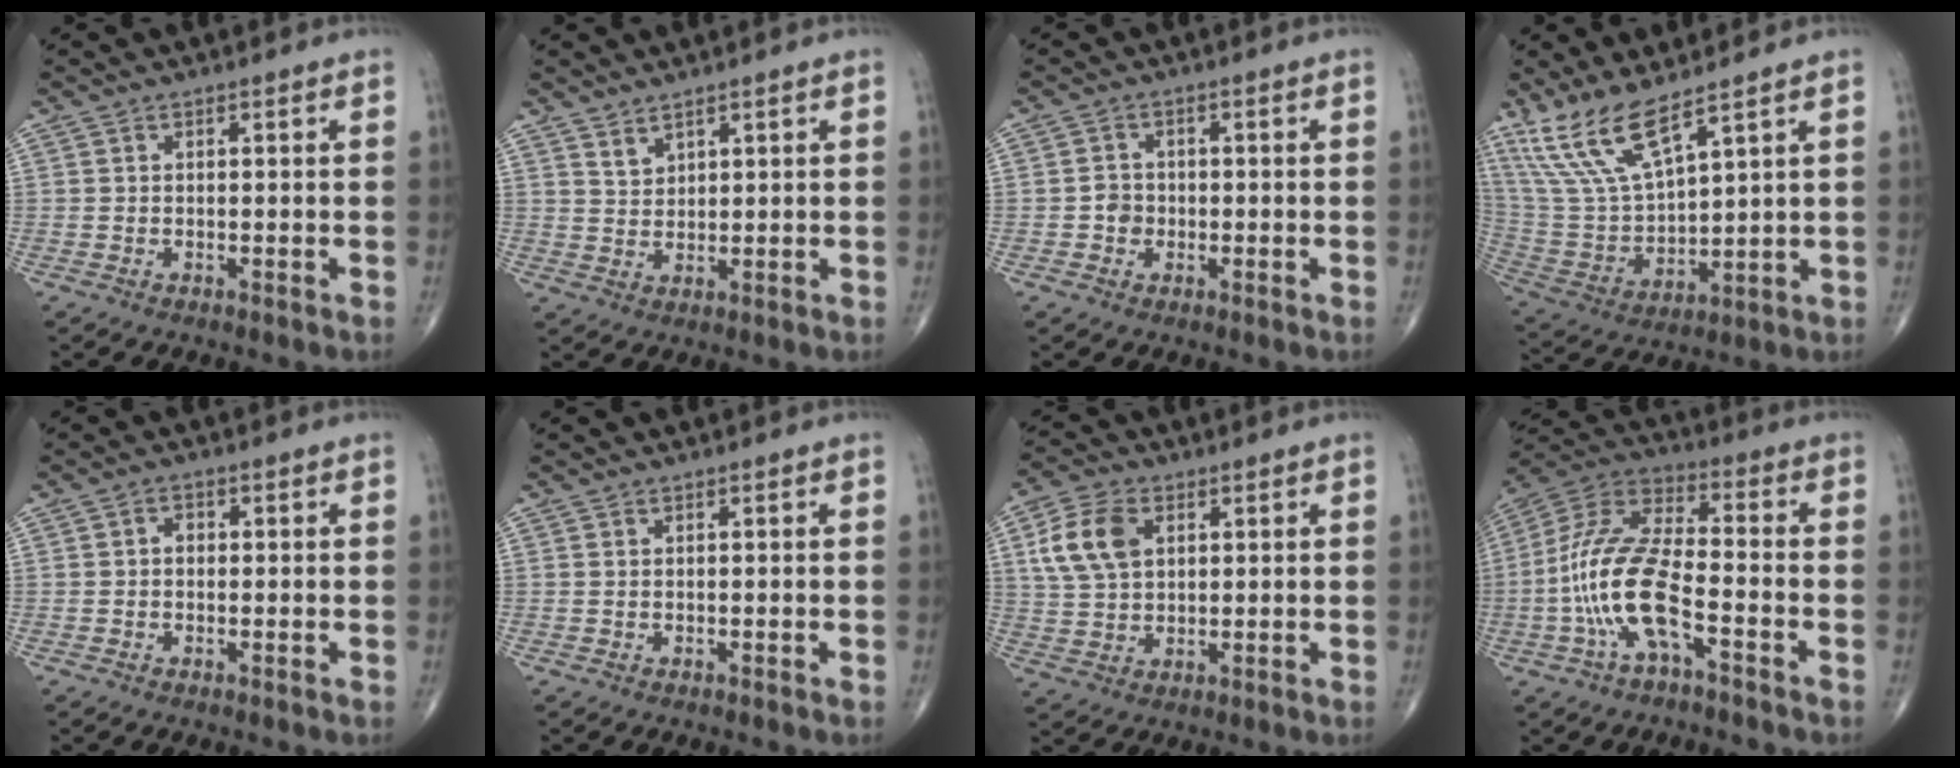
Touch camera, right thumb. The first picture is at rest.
{"total": 2.6, "force": [2.2, 1.0, 1.0], "torque": [-0.009, -0.020, 0.046]}
{"total": 3.0, "force": [-0.6, 2.7, 1.1], "torque": [-0.003, 0.007, -0.013]}
{"total": 13.0, "force": [9.3, 3.3, 8.4], "torque": [-0.173, -0.046, 0.205]}
{"total": 2.0, "force": [0.1, 1.6, 1.3], "torque": [-0.014, 0.008, -0.001]}
{"total": 0.0}
{"total": 10.1, "force": [3.1, 6.6, 7.0], "torque": [-0.131, 0.002, 0.060]}
{"total": 15.7, "force": [-4.9, 5.9, 13.8], "torque": [-0.296, 0.042, -0.097]}